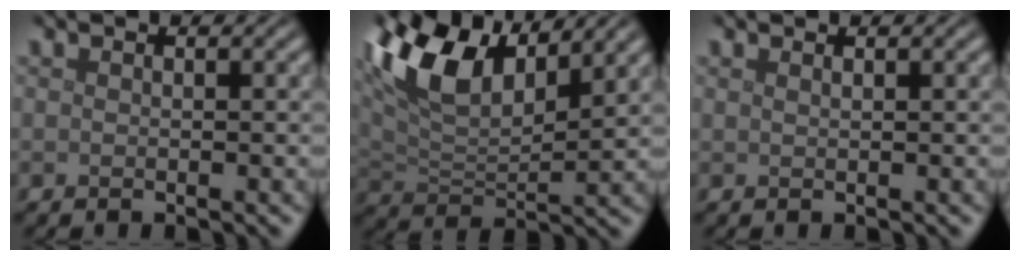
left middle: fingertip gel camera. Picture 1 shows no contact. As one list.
[{"total": 9.7, "force": [5.6, 4.3, 6.7], "torque": [-0.146, 0.018, 0.101]}, {"total": 0.7, "force": [0.5, 0.2, 0.4], "torque": [-0.002, 0.000, 0.005]}]